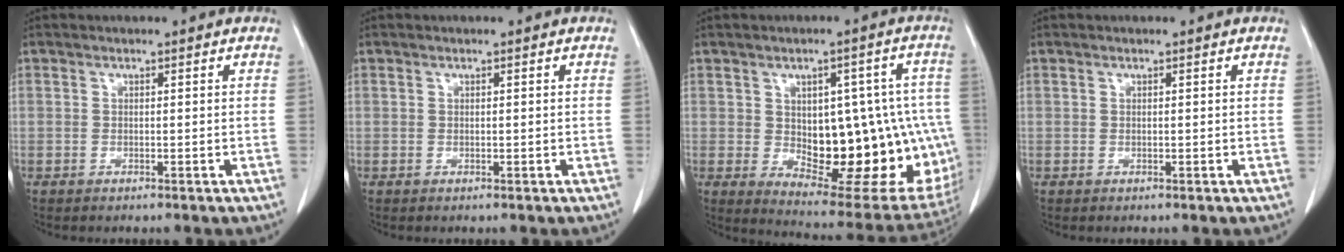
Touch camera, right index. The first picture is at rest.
{"total": 0.0}
{"total": 21.8, "force": [-2.4, 9.9, 19.3], "torque": [-0.192, 0.018, 0.000]}
{"total": 0.0}